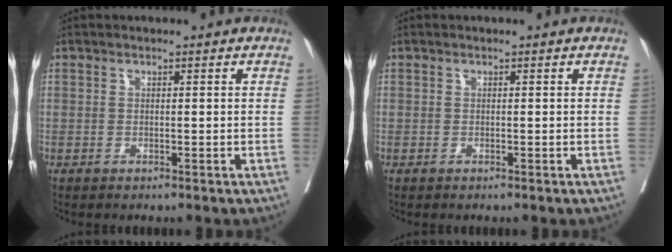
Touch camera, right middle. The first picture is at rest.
{"total": 0.0}